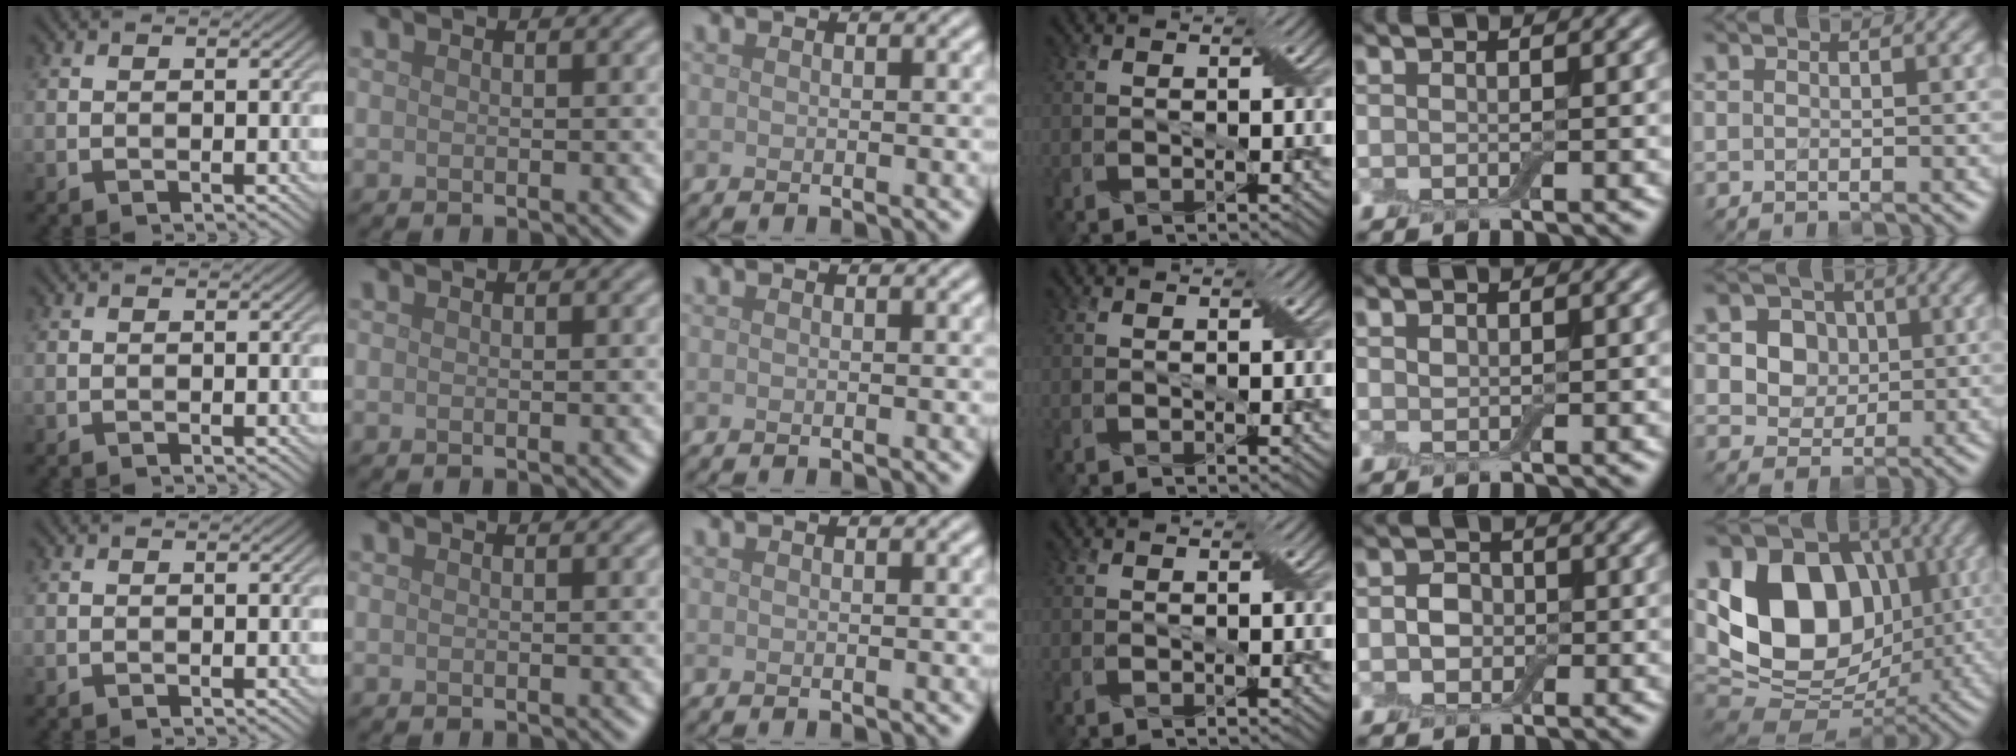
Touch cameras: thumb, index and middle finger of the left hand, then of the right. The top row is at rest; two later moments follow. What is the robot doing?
{"motion": "extract", "object": "drawer"}